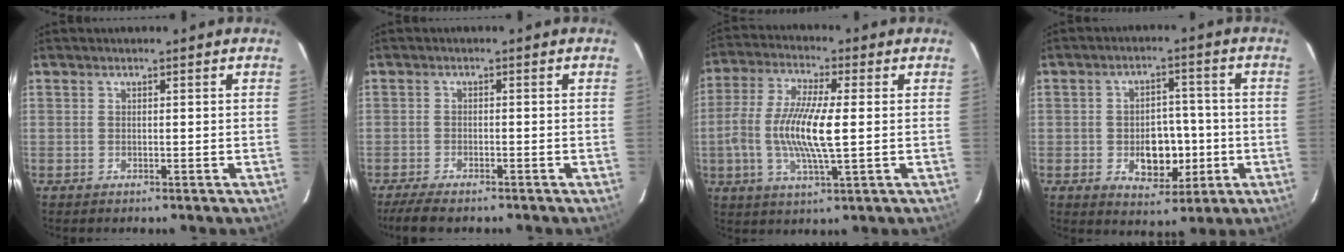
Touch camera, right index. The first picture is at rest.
{"total": 6.1, "force": [-5.0, 1.3, 3.2], "torque": [-0.081, -0.022, -0.090]}
{"total": 12.5, "force": [-0.9, 2.5, 12.2], "torque": [-0.246, -0.001, -0.022]}
{"total": 8.7, "force": [-2.1, 5.9, 6.0], "torque": [-0.107, 0.005, -0.015]}